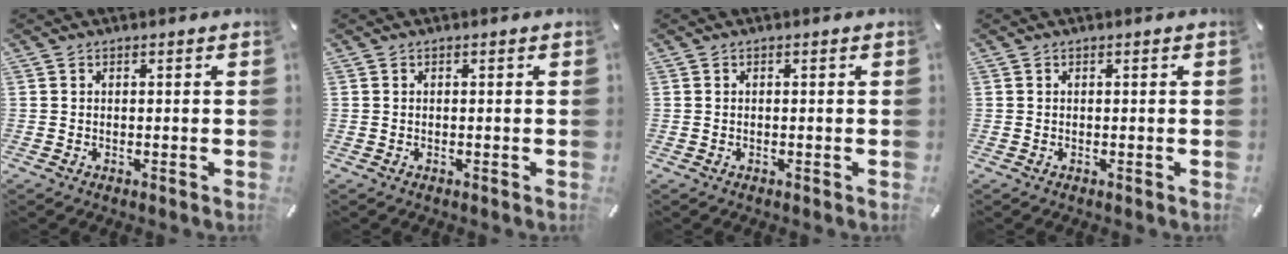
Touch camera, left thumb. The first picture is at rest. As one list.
[{"total": 0.0}, {"total": 0.0}, {"total": 0.0}]